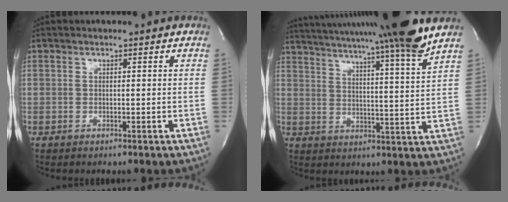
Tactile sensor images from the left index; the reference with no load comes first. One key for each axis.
{"total": 21.2, "fx": 18.3, "fy": -2.0, "fz": 10.6, "tx": -0.182, "ty": -0.036, "tz": 0.258}